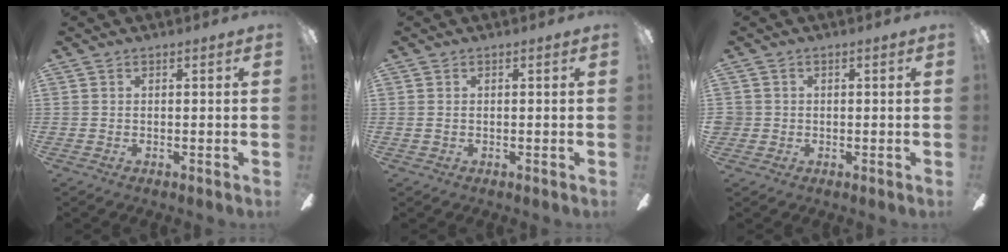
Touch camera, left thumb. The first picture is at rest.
{"total": 0.5, "force": [0.1, 0.4, 0.3], "torque": [-0.006, 0.004, 0.000]}
{"total": 1.8, "force": [0.2, 1.7, 0.2], "torque": [-0.008, 0.001, 0.003]}